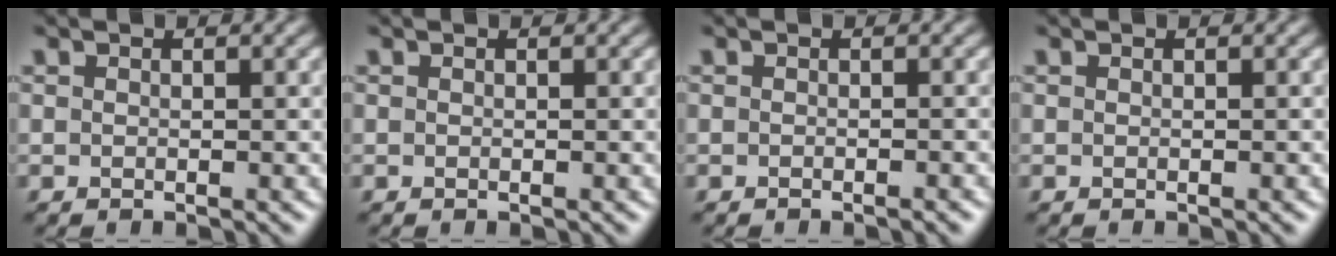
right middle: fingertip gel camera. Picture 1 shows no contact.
{"total": 0.0}
{"total": 0.6, "force": [-0.4, 0.1, 0.5], "torque": [-0.003, 0.000, -0.007]}
{"total": 0.0}